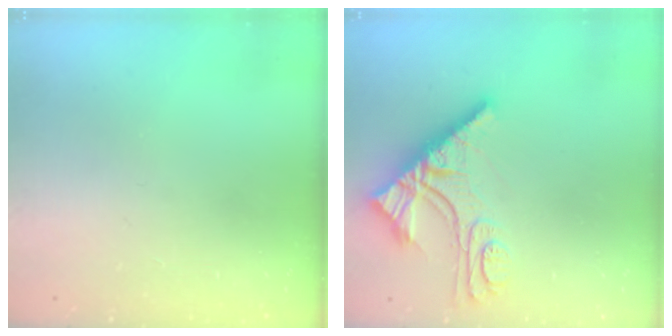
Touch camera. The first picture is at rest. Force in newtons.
{"total": 12.5, "press": 12.5, "slide": 0.7}